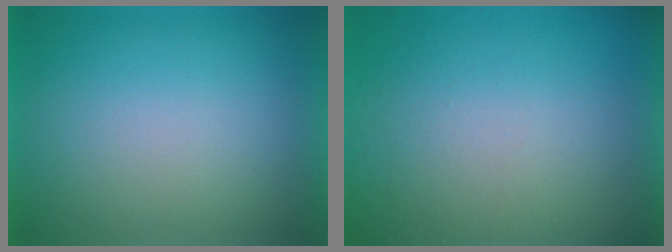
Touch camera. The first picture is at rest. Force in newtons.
{"total": 4.9}